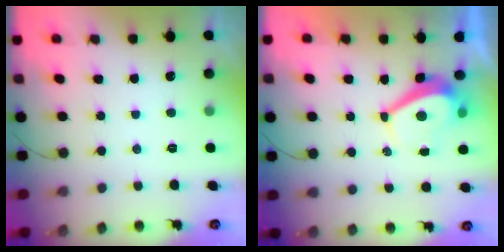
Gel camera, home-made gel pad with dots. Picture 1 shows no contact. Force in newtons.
{"total": 4.6, "press": 4.5, "slide": 0.6}